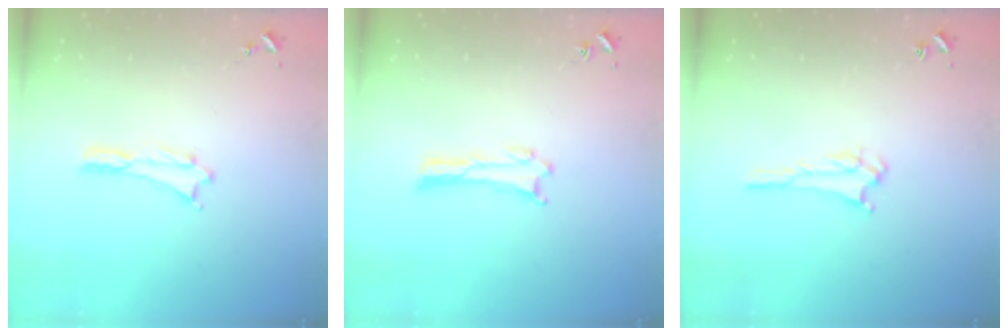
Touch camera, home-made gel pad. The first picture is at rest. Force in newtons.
{"total": 0.0}
{"total": 2.1, "press": 2.1, "slide": 0.2}